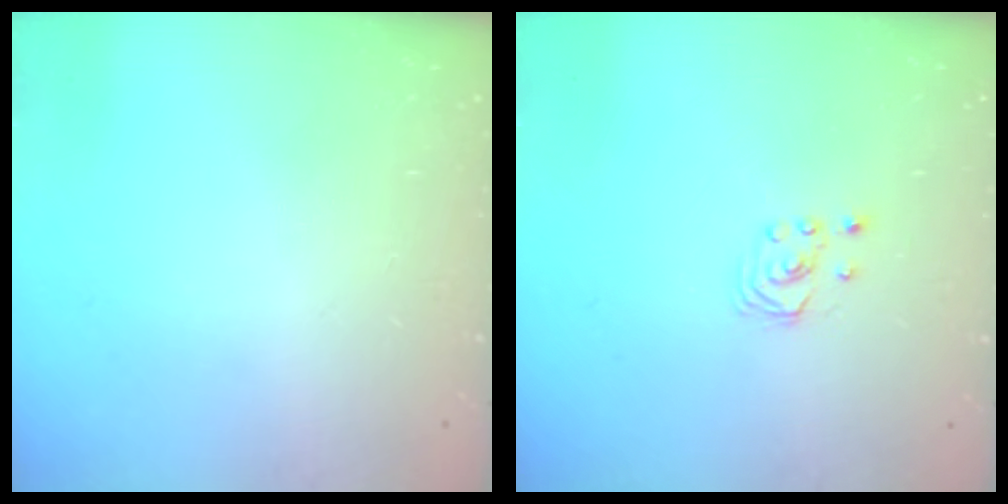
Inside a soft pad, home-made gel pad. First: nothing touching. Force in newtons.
{"total": 1.9, "press": 1.9, "slide": 0.2}